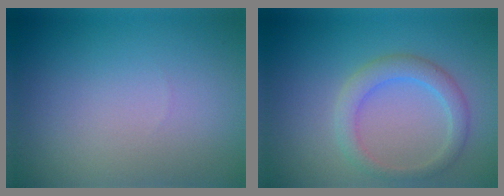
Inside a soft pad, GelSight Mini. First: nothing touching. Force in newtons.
{"total": 2.9, "press": 2.9, "slide": 0.3}